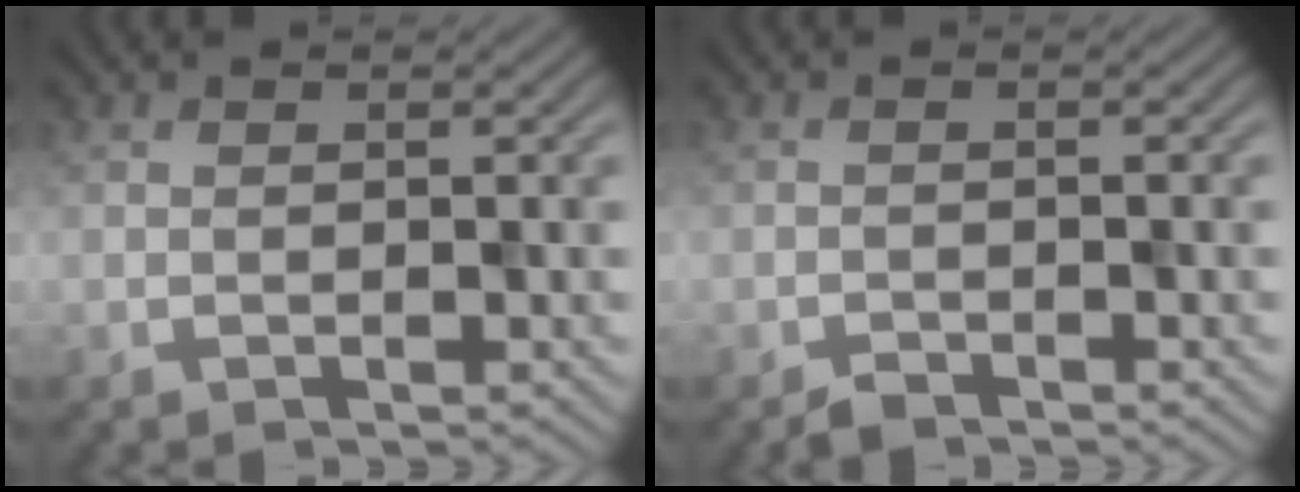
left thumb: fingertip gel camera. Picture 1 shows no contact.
{"total": 1.2, "force": [-1.2, 0.2, 0.2], "torque": [-0.002, 0.002, -0.022]}